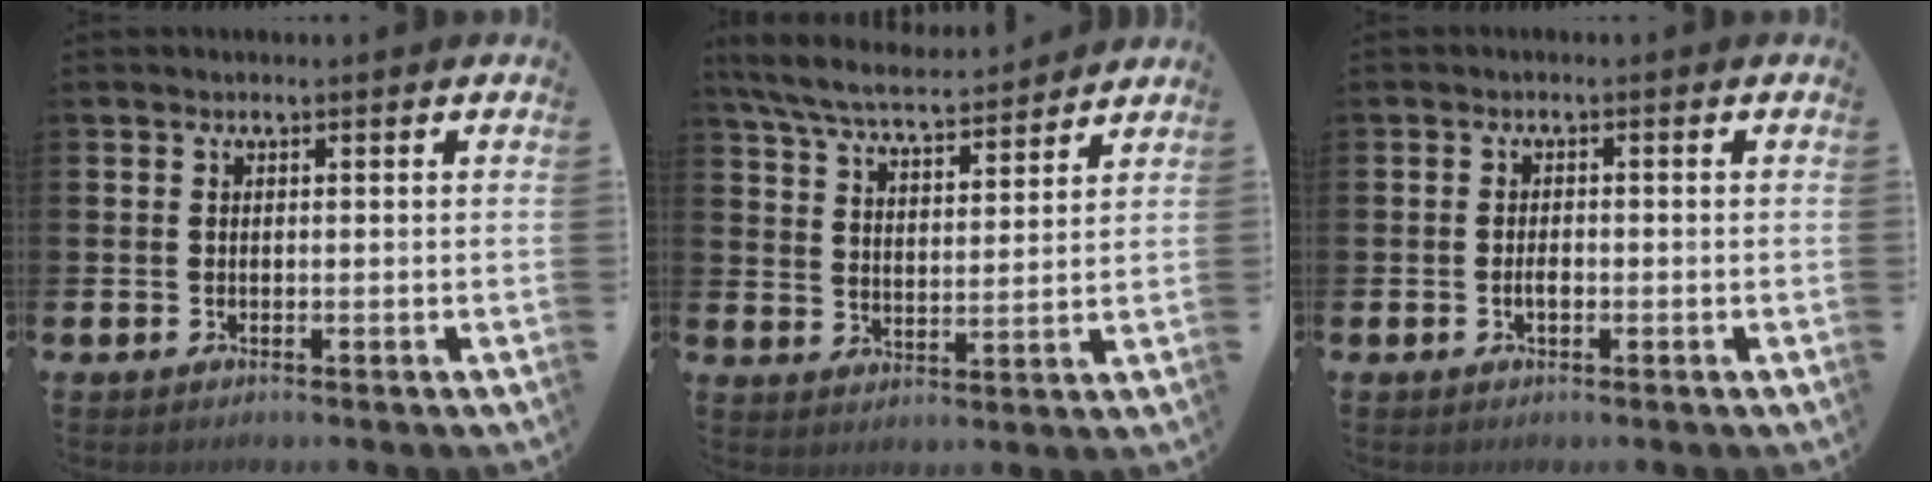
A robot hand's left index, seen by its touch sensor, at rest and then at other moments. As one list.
[{"total": 6.7, "force": [6.3, 0.9, 2.1], "torque": [-0.070, -0.038, 0.111]}, {"total": 1.5, "force": [-0.4, 0.7, 1.2], "torque": [-0.021, 0.001, -0.009]}]